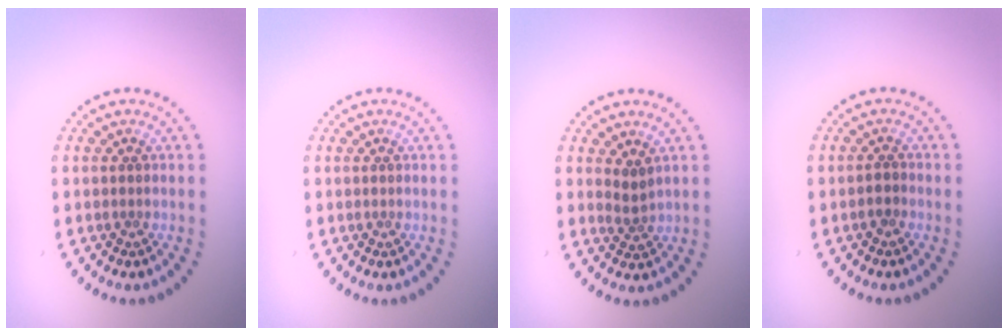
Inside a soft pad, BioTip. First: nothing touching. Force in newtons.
{"total": 0.0}
{"total": 1.6, "press": 1.0, "slide": 1.2}
{"total": 1.0, "press": 0.9, "slide": 0.4}